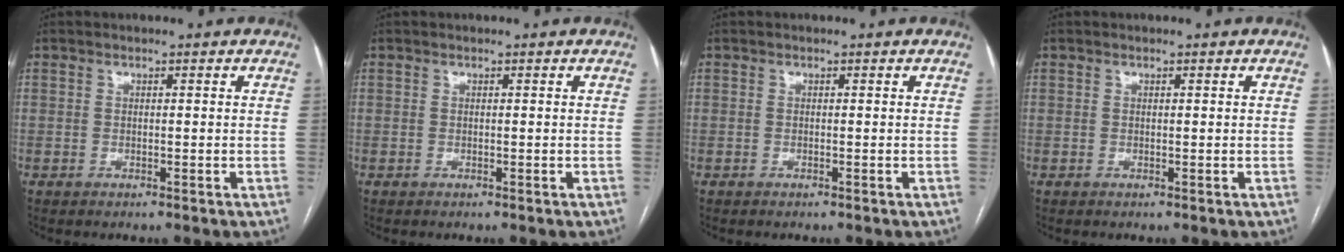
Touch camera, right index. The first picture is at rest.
{"total": 0.0}
{"total": 0.0}
{"total": 0.0}